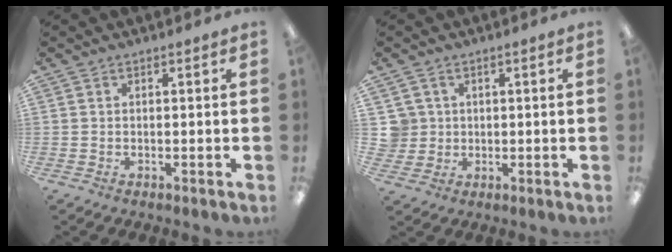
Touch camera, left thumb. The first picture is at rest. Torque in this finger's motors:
{"motor_torque": [-0.05, -0.03, 0.00, -0.38, 0.00]}